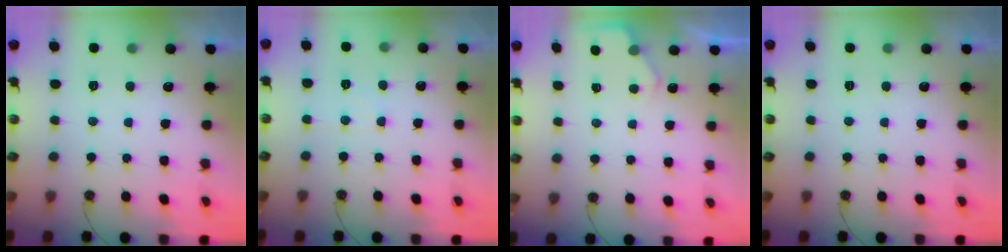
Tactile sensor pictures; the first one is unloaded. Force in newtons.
{"total": 4.7, "press": 4.7, "slide": 0.7}
{"total": 3.3, "press": 3.3, "slide": 0.4}
{"total": 0.0}